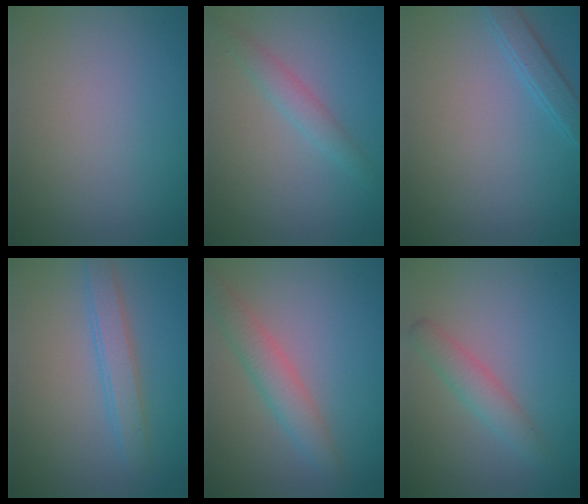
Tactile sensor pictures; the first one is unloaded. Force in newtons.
{"total": 2.0, "press": 2.0, "slide": 0.0}
{"total": 1.9, "press": 1.9, "slide": 0.1}
{"total": 2.7, "press": 2.7, "slide": 0.1}
{"total": 2.4, "press": 2.4, "slide": 0.2}
{"total": 2.3, "press": 2.3, "slide": 0.2}